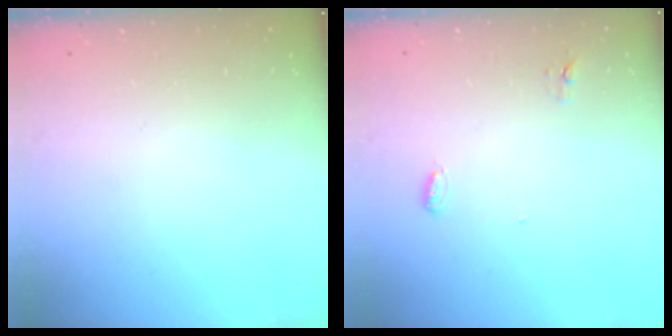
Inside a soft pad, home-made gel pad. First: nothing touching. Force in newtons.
{"total": 3.6, "press": 3.5, "slide": 0.9}